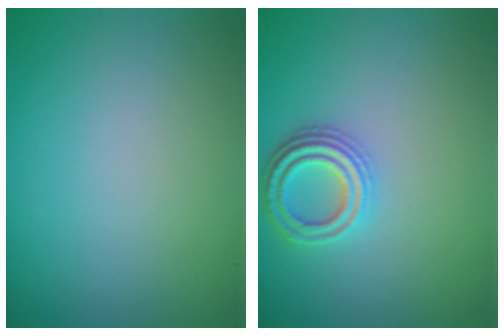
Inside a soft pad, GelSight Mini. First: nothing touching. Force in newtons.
{"total": 3.0, "press": 2.7, "slide": 1.1}